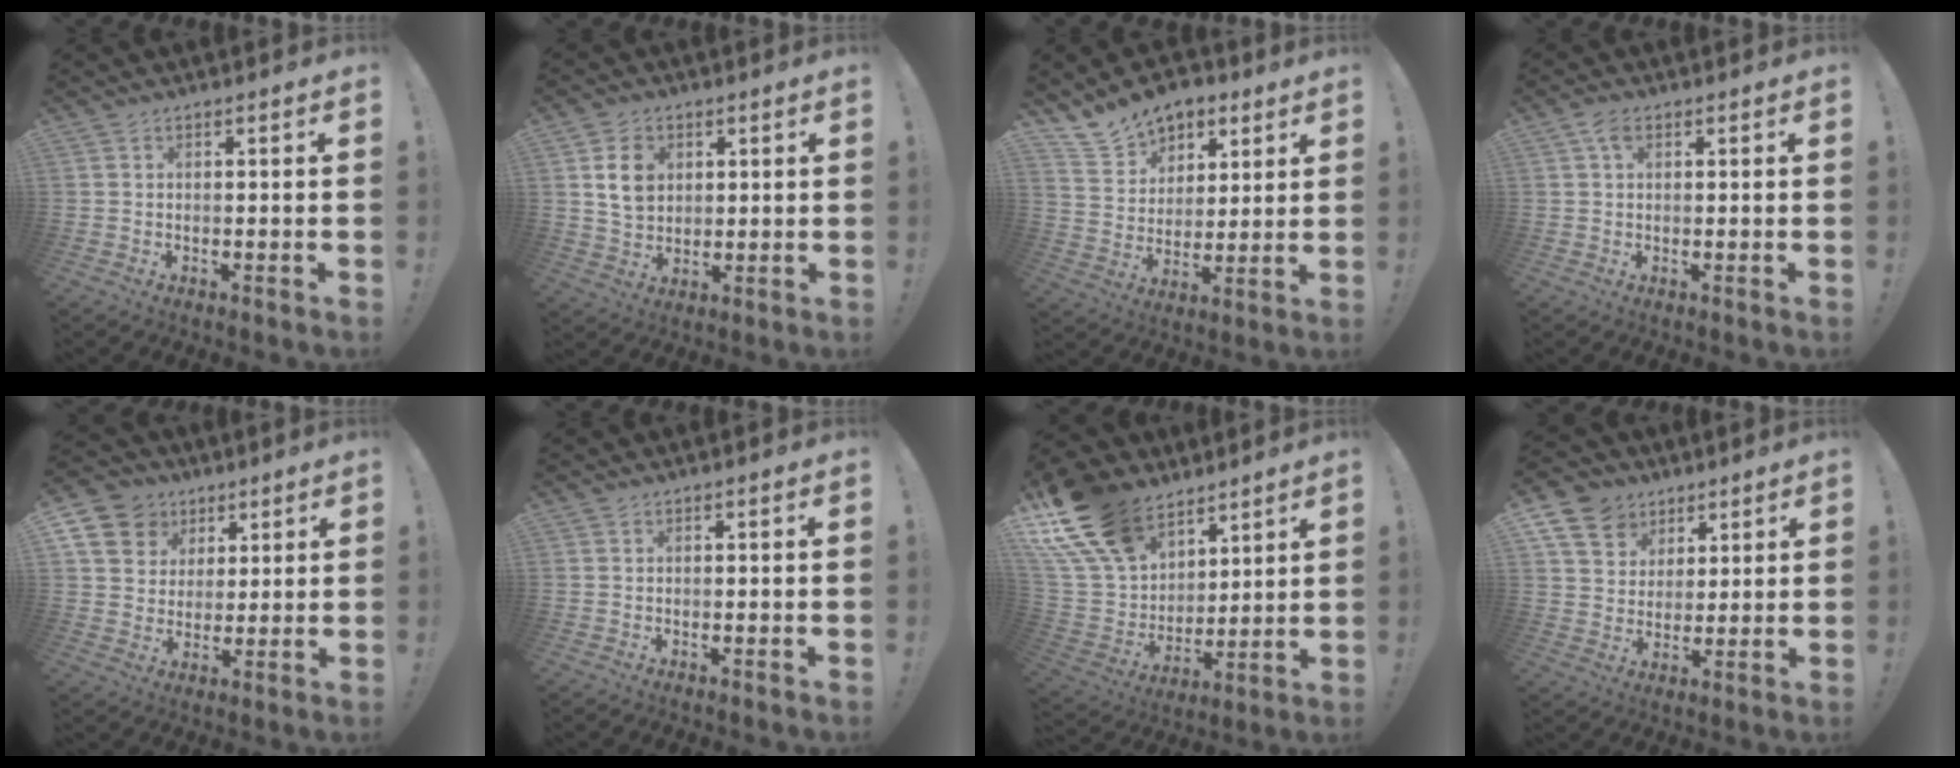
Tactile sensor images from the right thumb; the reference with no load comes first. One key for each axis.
{"total": 8.7, "fx": 3.0, "fy": 7.0, "fz": 4.3, "tx": -0.054, "ty": -0.004, "tz": 0.059}
{"total": 13.0, "fx": 9.4, "fy": 8.3, "fz": 3.5, "tx": -0.063, "ty": -0.059, "tz": 0.180}
{"total": 3.2, "fx": 1.3, "fy": 1.9, "fz": 2.3, "tx": -0.039, "ty": 0.003, "tz": 0.022}
{"total": 11.9, "fx": 5.6, "fy": 9.8, "fz": 3.9, "tx": -0.056, "ty": -0.033, "tz": 0.115}
{"total": 0.0}
{"total": 21.5, "fx": 13.5, "fy": 13.6, "fz": 9.8, "tx": -0.204, "ty": -0.078, "tz": 0.271}
{"total": 11.5, "fx": 6.5, "fy": 8.8, "fz": 3.6, "tx": -0.055, "ty": -0.042, "tz": 0.129}